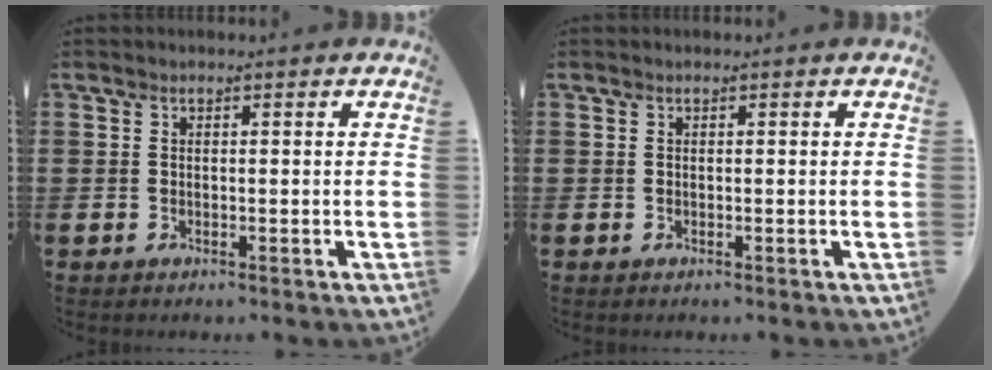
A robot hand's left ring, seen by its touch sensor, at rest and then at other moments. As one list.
[{"total": 0.0}]